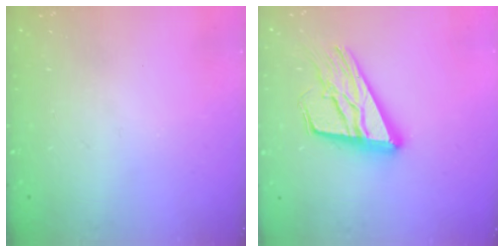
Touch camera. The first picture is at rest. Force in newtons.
{"total": 18.0, "press": 17.9, "slide": 1.8}